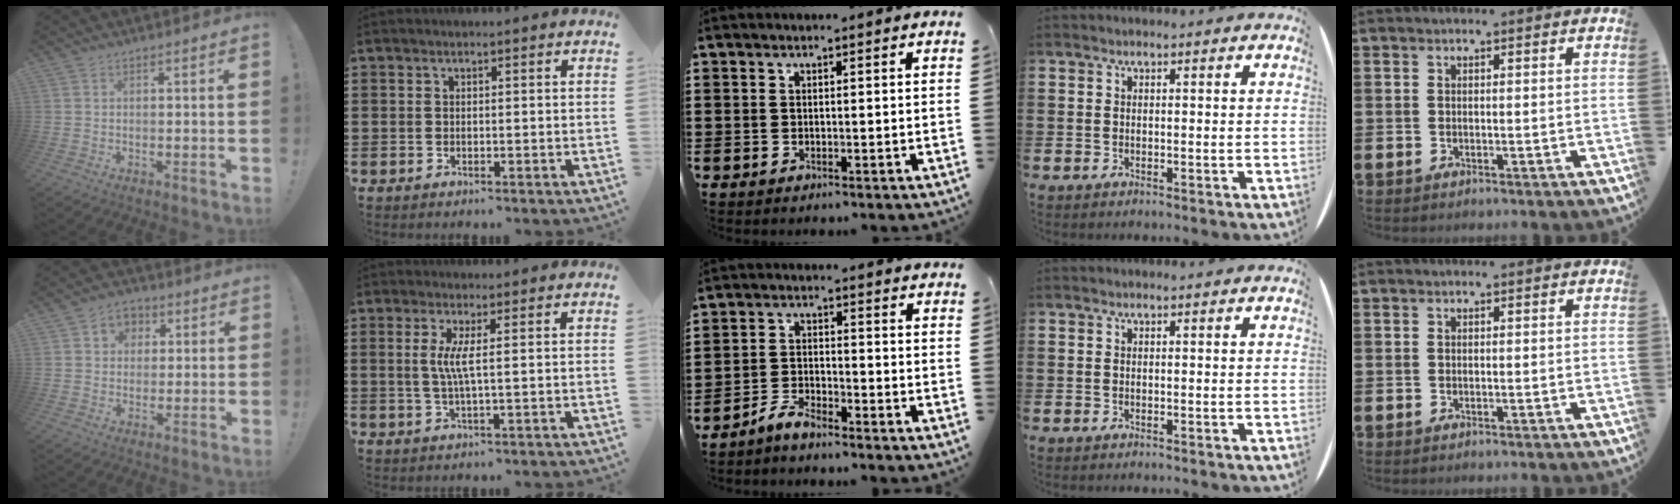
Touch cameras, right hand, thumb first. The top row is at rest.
{"thumb": {"total": 5.7, "force": [1.3, 5.1, 1.9], "torque": [-0.018, -0.003, 0.023]}, "index": {"total": 3.8, "force": [0.4, -0.2, 3.8], "torque": [-0.082, -0.010, 0.003]}, "middle": {"total": 3.7, "force": [-3.5, 0.6, 0.8], "torque": [-0.025, 0.005, -0.072]}}